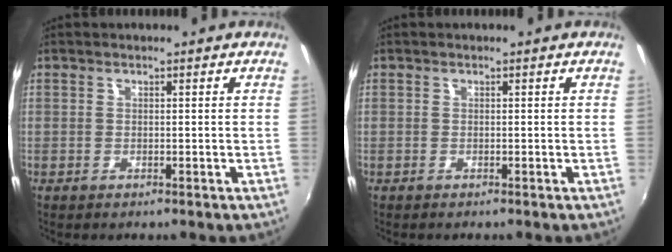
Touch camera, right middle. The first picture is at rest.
{"total": 0.0}